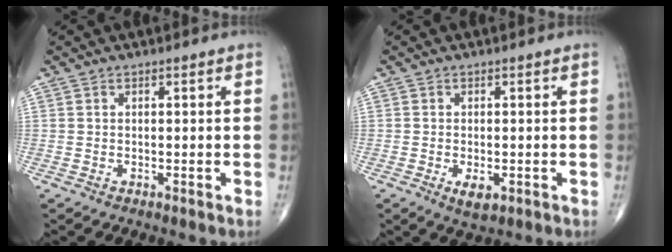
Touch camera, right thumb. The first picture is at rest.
{"total": 3.2, "force": [-1.0, 1.5, 2.6], "torque": [-0.039, -0.005, -0.012]}